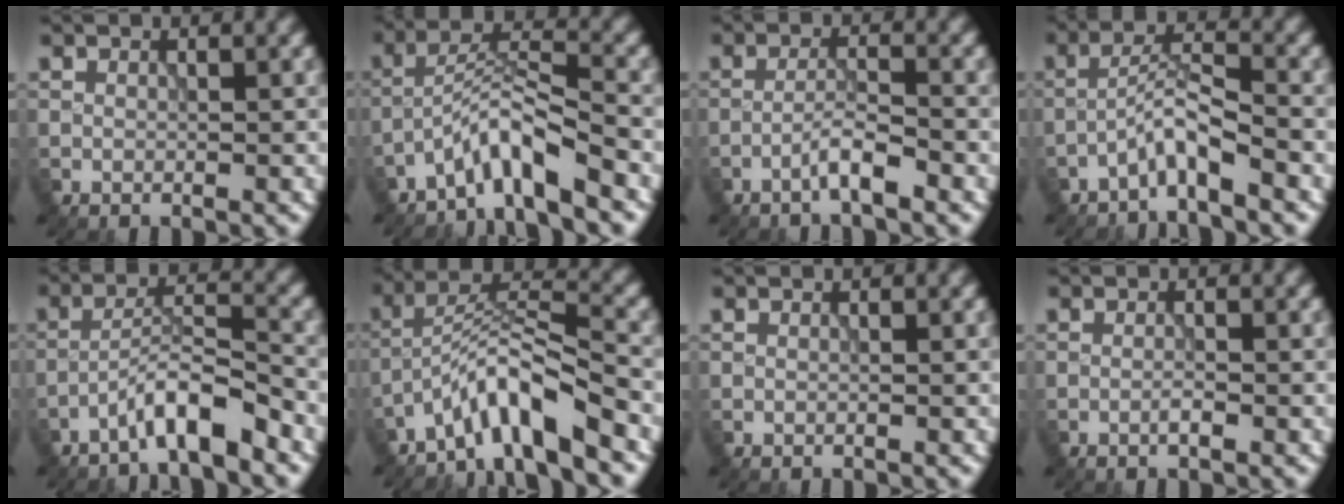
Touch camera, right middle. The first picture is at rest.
{"total": 4.8, "force": [-3.8, 0.4, 2.9], "torque": [-0.051, 0.013, -0.079]}
{"total": 2.6, "force": [-1.7, 0.1, 1.9], "torque": [-0.036, 0.012, -0.037]}
{"total": 3.2, "force": [-2.4, 0.2, 2.0], "torque": [-0.041, 0.016, -0.053]}
{"total": 4.6, "force": [-3.4, 0.5, 3.0], "torque": [-0.055, 0.018, -0.067]}
{"total": 6.1, "force": [-4.6, 0.8, 3.9], "torque": [-0.064, 0.013, -0.091]}
{"total": 0.0}
{"total": 0.9, "force": [-0.5, 0.1, 0.8], "torque": [-0.016, 0.001, -0.009]}